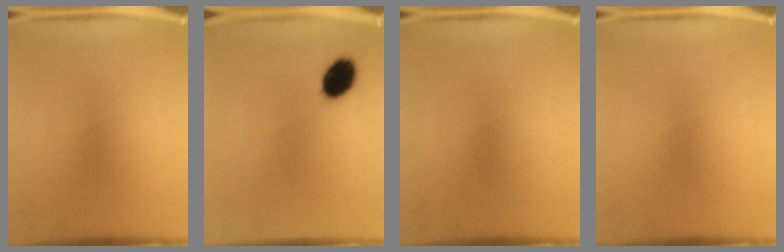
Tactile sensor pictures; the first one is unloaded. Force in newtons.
{"total": 8.2}
{"total": 0.0}
{"total": 0.0}